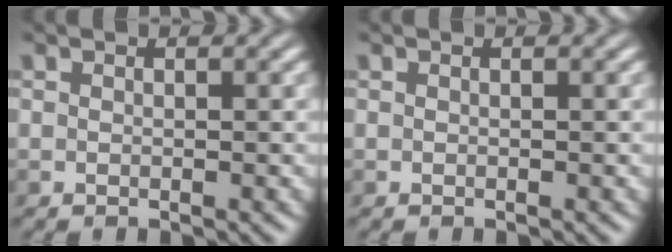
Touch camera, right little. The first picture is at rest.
{"total": 0.0}